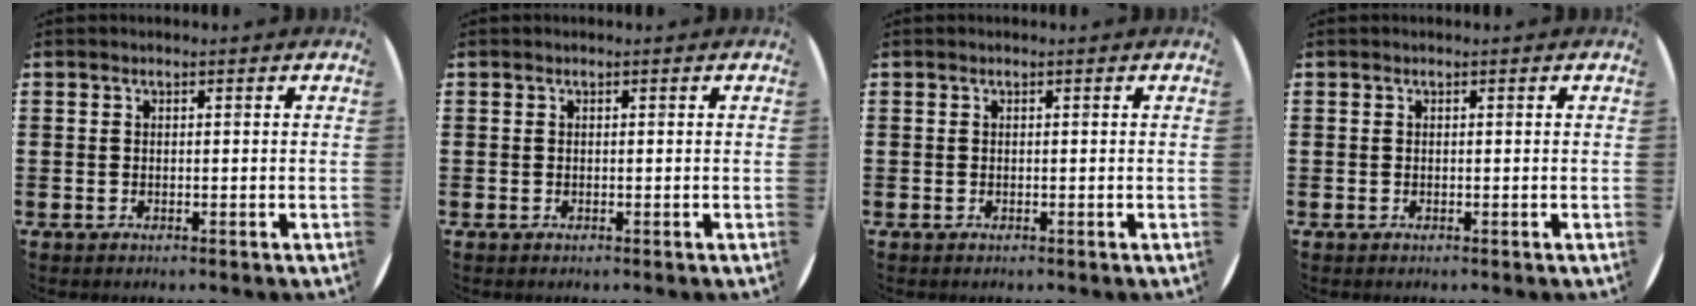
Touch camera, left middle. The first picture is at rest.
{"total": 0.0}
{"total": 0.0}
{"total": 0.0}